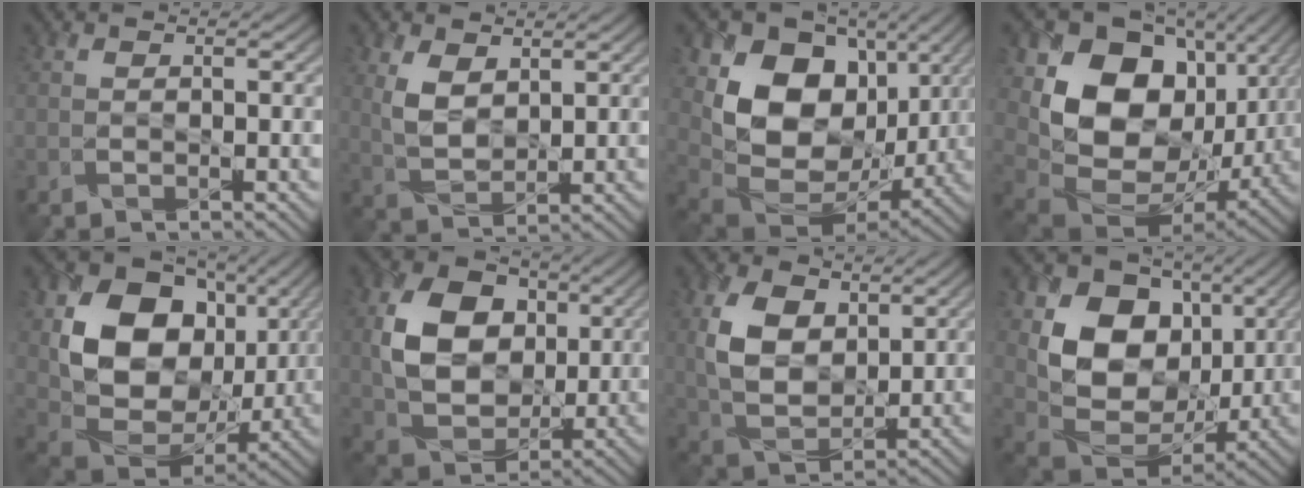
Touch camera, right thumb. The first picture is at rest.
{"total": 5.1, "force": [2.3, 3.0, 3.5], "torque": [-0.087, -0.008, 0.048]}
{"total": 14.8, "force": [3.1, 11.1, 9.3], "torque": [-0.188, -0.012, 0.067]}
{"total": 16.4, "force": [2.8, 12.3, 10.4], "torque": [-0.225, -0.015, 0.064]}
{"total": 15.8, "force": [3.5, 11.8, 10.0], "torque": [-0.203, -0.004, 0.069]}
{"total": 11.2, "force": [1.9, 8.3, 7.2], "torque": [-0.156, 0.000, 0.035]}
{"total": 9.9, "force": [2.9, 6.3, 7.0], "torque": [-0.171, 0.001, 0.057]}
{"total": 13.2, "force": [3.0, 10.0, 8.1], "torque": [-0.154, -0.007, 0.049]}